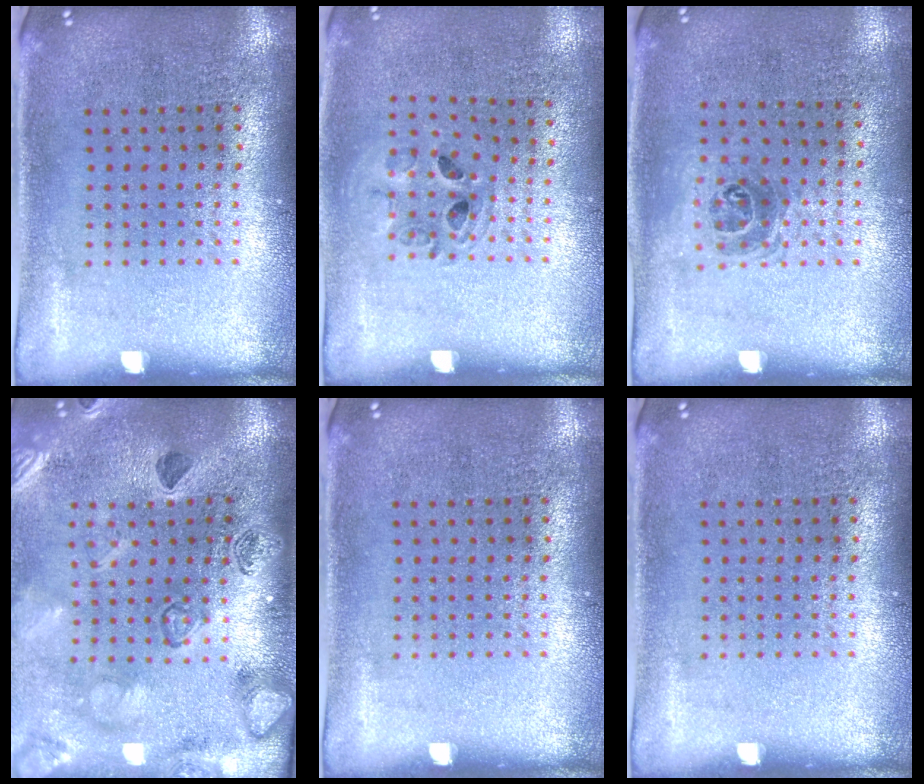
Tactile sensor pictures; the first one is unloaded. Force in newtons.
{"total": 0.9, "press": 0.9, "slide": 0.1}
{"total": 0.9, "press": 0.8, "slide": 0.5}
{"total": 2.3, "press": 2.3, "slide": 0.5}
{"total": 0.0}
{"total": 0.0}